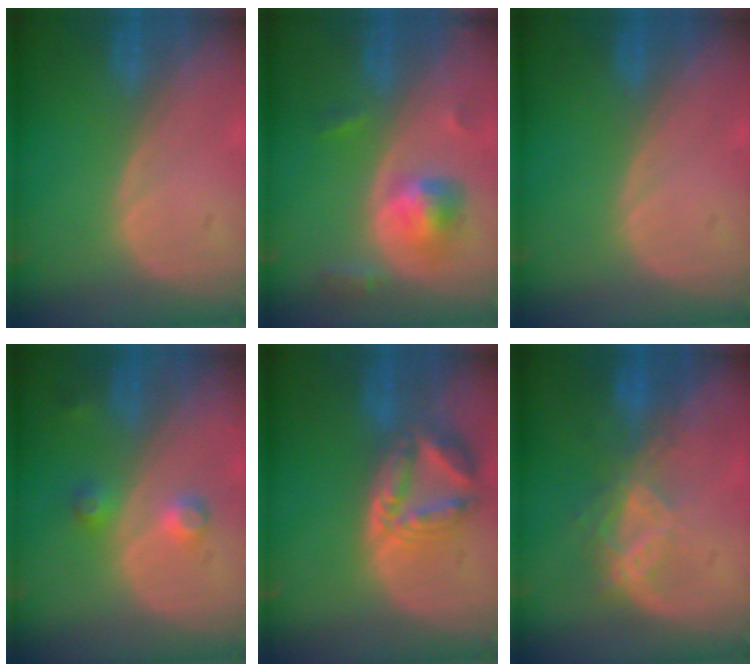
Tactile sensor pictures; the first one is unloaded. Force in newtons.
{"total": 5.6, "press": 5.1, "slide": 2.2}
{"total": 0.0}
{"total": 3.6, "press": 3.4, "slide": 1.1}
{"total": 8.0, "press": 7.0, "slide": 3.9}
{"total": 6.7, "press": 5.7, "slide": 3.5}